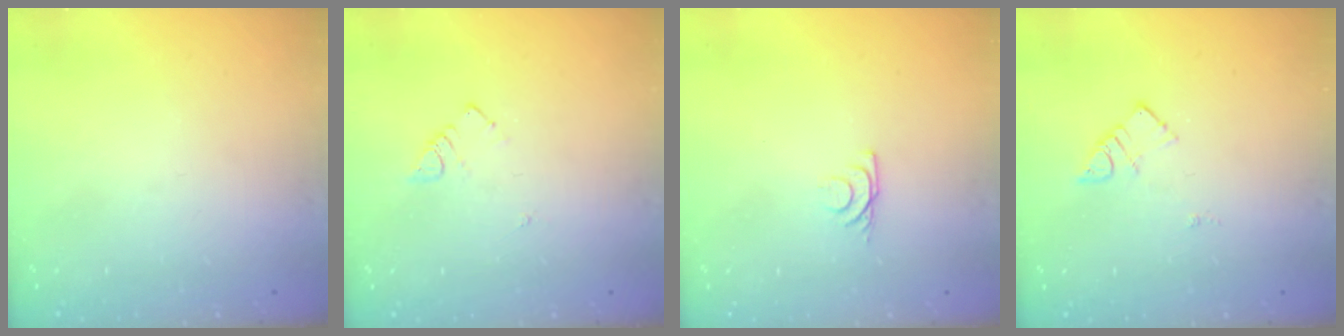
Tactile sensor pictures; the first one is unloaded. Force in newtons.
{"total": 3.2, "press": 3.1, "slide": 0.5}
{"total": 5.3, "press": 5.3, "slide": 0.9}
{"total": 4.8, "press": 4.8, "slide": 0.5}